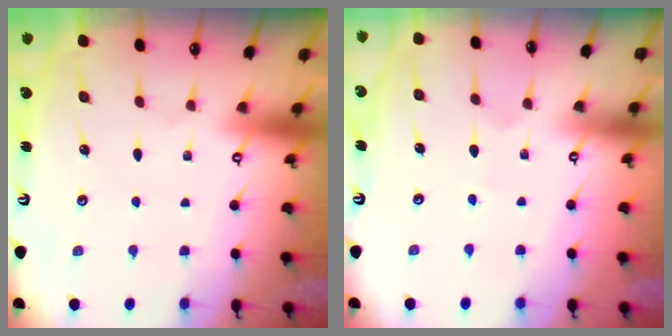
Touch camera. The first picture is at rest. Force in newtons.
{"total": 3.2, "press": 3.2, "slide": 0.4}